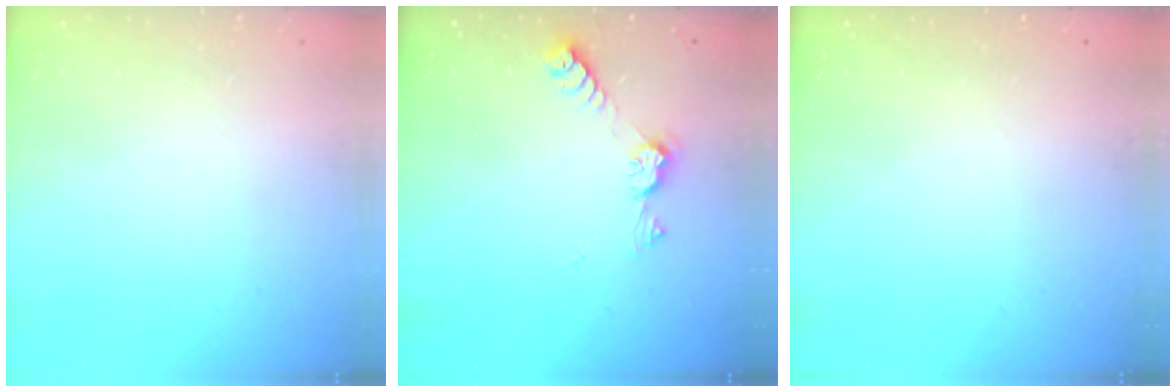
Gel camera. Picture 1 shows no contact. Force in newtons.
{"total": 5.5, "press": 5.4, "slide": 1.1}
{"total": 0.0}